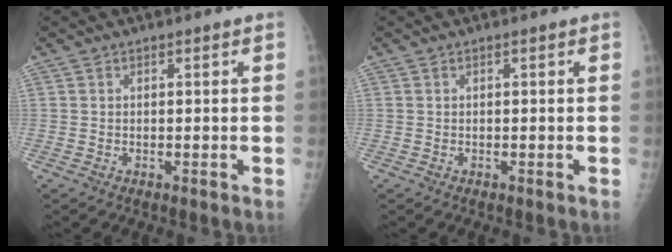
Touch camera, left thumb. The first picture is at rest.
{"total": 0.0}